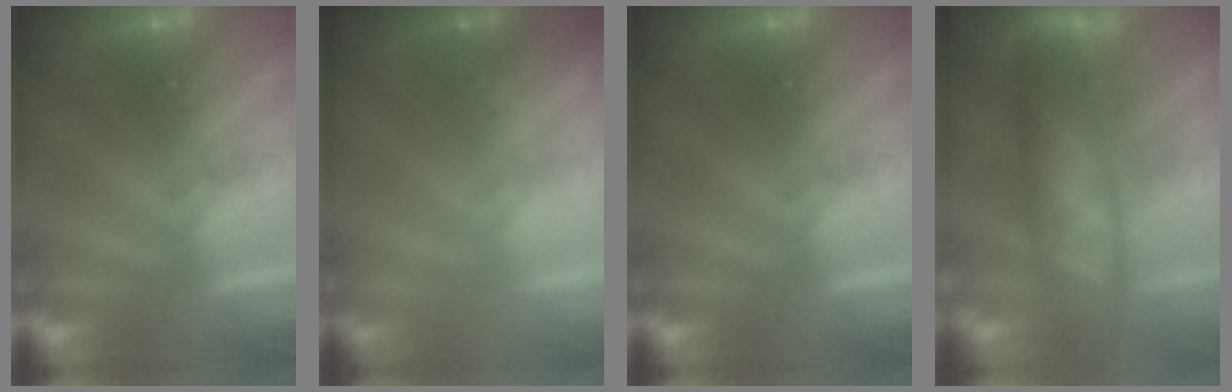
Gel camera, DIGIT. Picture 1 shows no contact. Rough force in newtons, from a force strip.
{"total": 1.5}
{"total": 0.0}
{"total": 7.7}